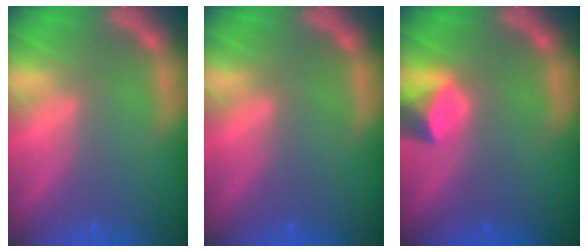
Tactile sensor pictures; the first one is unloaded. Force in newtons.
{"total": 0.0}
{"total": 3.0}